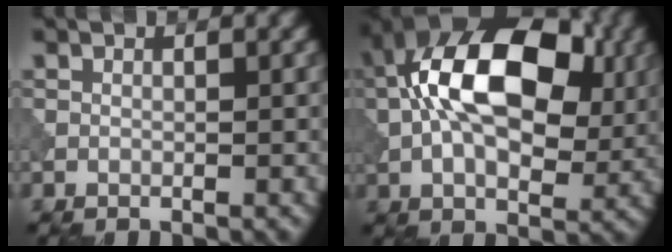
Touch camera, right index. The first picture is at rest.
{"total": 14.2, "force": [2.1, 8.4, 11.2], "torque": [-0.191, 0.021, 0.022]}